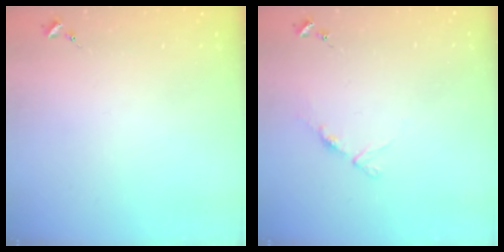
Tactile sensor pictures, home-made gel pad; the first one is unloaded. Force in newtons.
{"total": 5.5, "press": 5.4, "slide": 0.6}